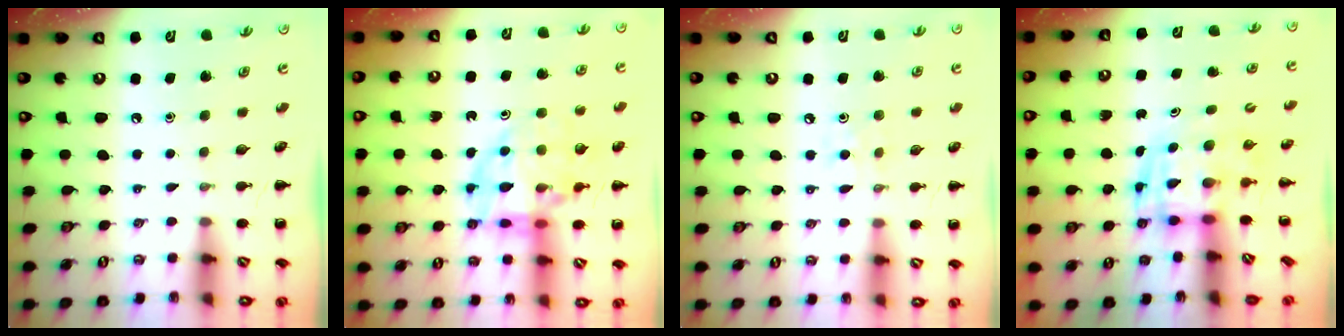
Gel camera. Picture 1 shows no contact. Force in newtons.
{"total": 15.5, "press": 15.2, "slide": 3.1}
{"total": 6.2, "press": 5.8, "slide": 2.1}
{"total": 3.6, "press": 3.5, "slide": 0.7}